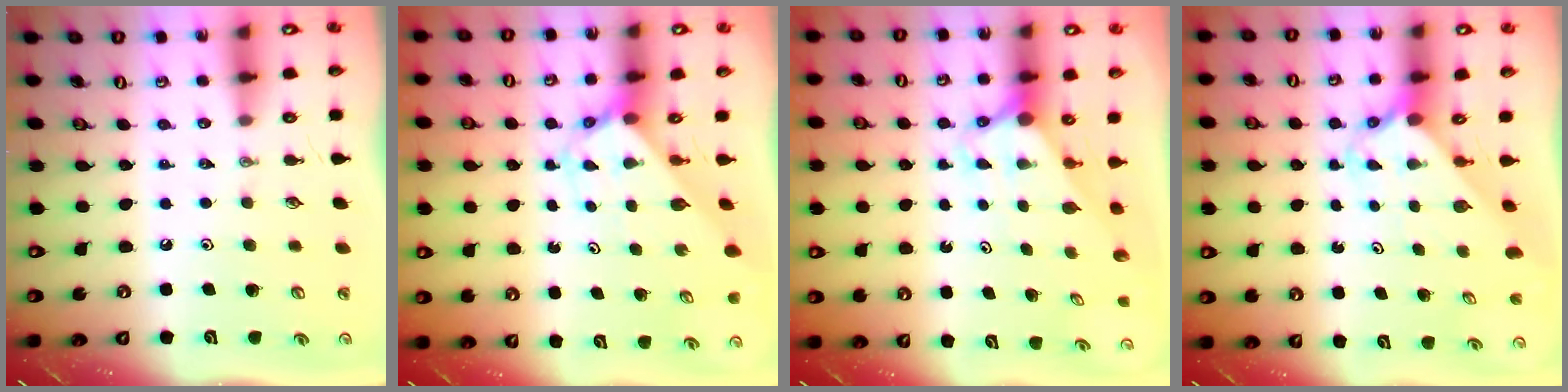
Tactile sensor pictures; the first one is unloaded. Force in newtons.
{"total": 2.7, "press": 2.7, "slide": 0.2}
{"total": 2.7, "press": 2.7, "slide": 0.0}
{"total": 2.4, "press": 2.4, "slide": 0.2}